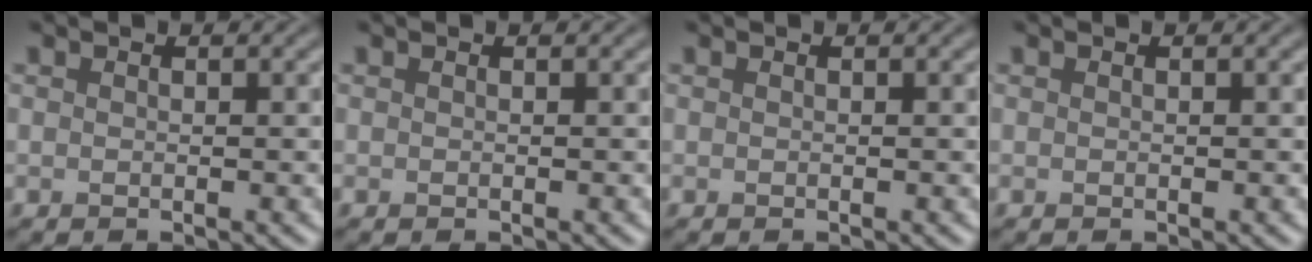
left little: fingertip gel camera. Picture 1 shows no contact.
{"total": 0.0}
{"total": 0.0}
{"total": 0.0}